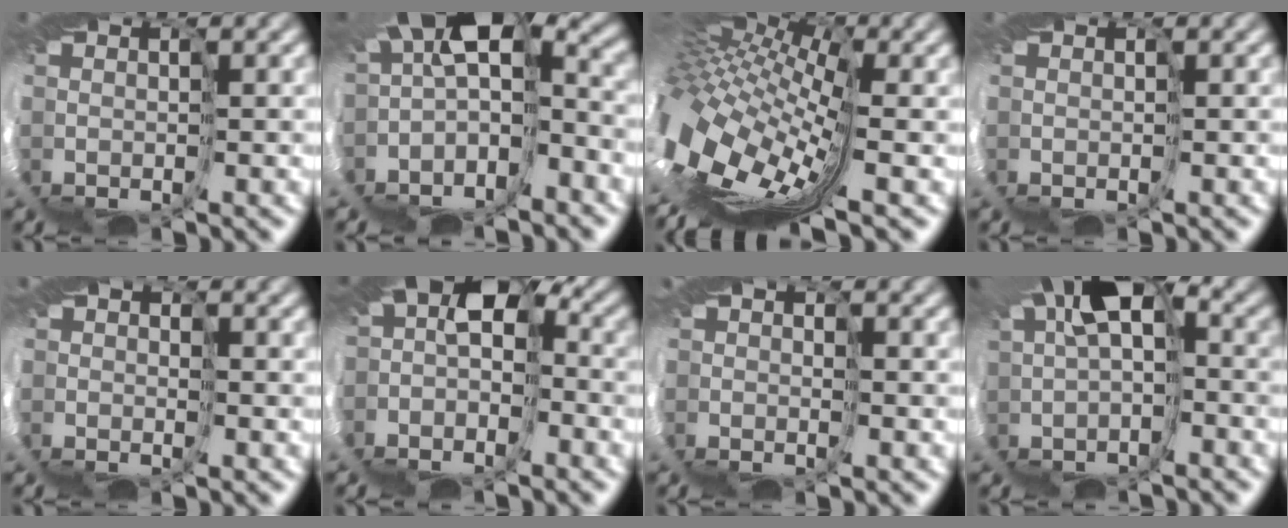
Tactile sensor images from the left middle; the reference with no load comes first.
{"total": 7.0, "force": [-2.6, 2.6, 5.9], "torque": [-0.107, -0.011, -0.023]}
{"total": 11.9, "force": [-1.1, 5.8, 10.4], "torque": [-0.184, -0.022, 0.000]}
{"total": 0.0}
{"total": 1.2, "force": [-1.0, 0.6, 0.2], "torque": [0.013, 0.001, -0.016]}
{"total": 5.1, "force": [-1.7, 3.5, 3.3], "torque": [-0.050, -0.020, 0.001]}
{"total": 1.2, "force": [-1.1, -0.4, -0.5], "torque": [0.028, 0.000, -0.016]}
{"total": 6.9, "force": [-0.1, 2.8, 6.3], "torque": [-0.089, -0.001, 0.016]}